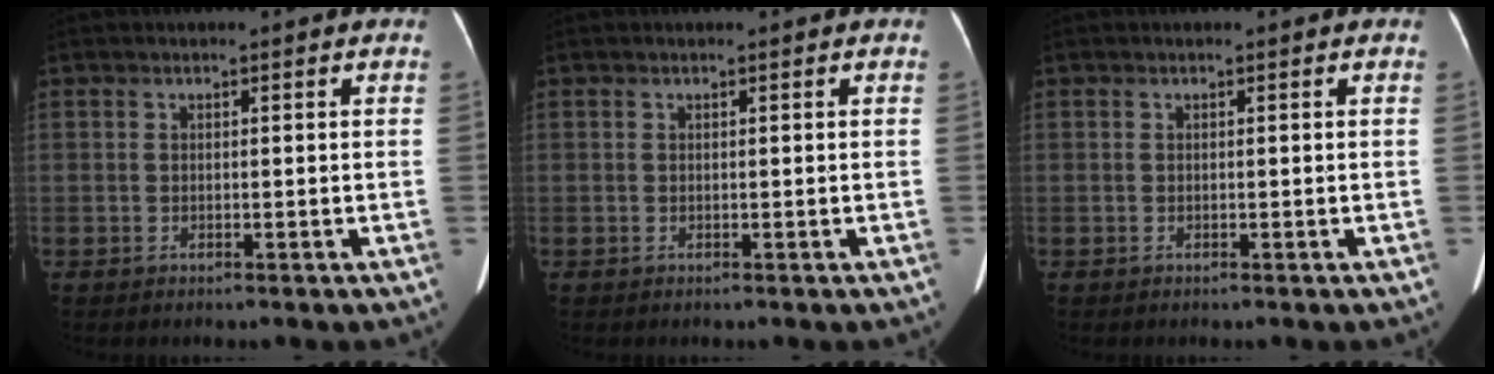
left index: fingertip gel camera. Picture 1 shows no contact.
{"total": 0.0}
{"total": 0.0}